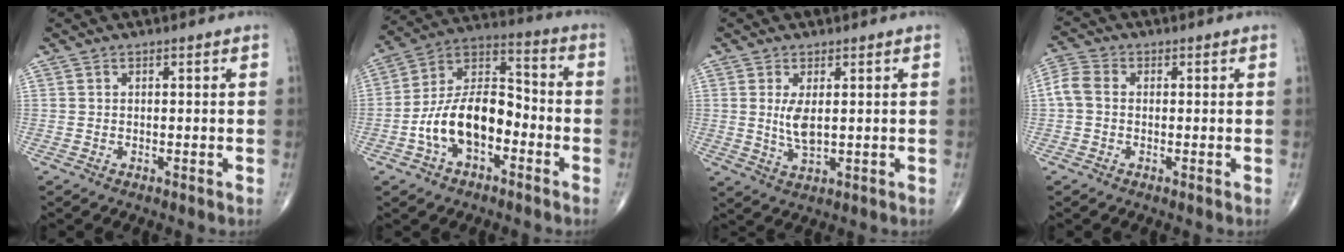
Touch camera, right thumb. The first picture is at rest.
{"total": 15.0, "force": [-4.6, 8.5, 11.4], "torque": [-0.191, 0.050, -0.089]}
{"total": 4.5, "force": [0.8, 1.7, 4.0], "torque": [-0.080, -0.015, 0.023]}
{"total": 4.6, "force": [-0.1, 3.4, 3.1], "torque": [-0.071, 0.014, -0.012]}